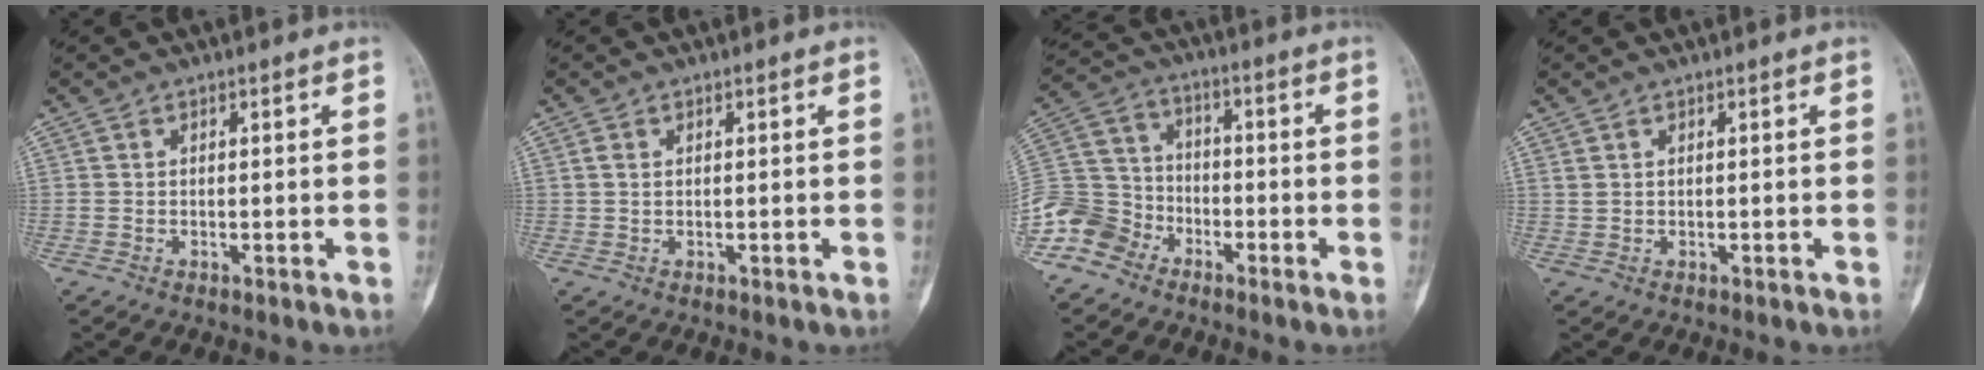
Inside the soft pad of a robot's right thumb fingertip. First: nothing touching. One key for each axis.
{"total": 1.2, "fx": 0.3, "fy": 0.8, "fz": 0.8, "tx": -0.018, "ty": 0.001, "tz": 0.008}
{"total": 11.4, "fx": -7.1, "fy": 8.4, "fz": 3.1, "tx": -0.047, "ty": 0.055, "tz": -0.150}
{"total": 0.8, "fx": 0.4, "fy": 0.5, "fz": 0.4, "tx": -0.006, "ty": 0.004, "tz": 0.011}